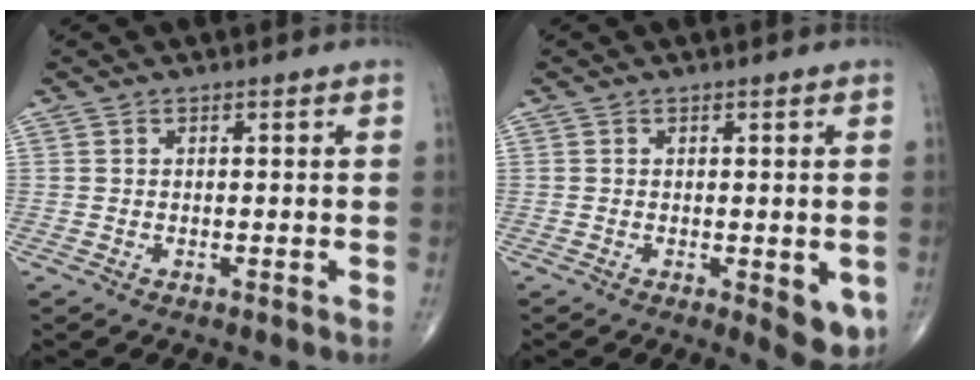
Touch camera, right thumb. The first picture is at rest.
{"total": 6.1, "force": [-1.7, 2.5, 5.3], "torque": [-0.048, -0.012, -0.019]}